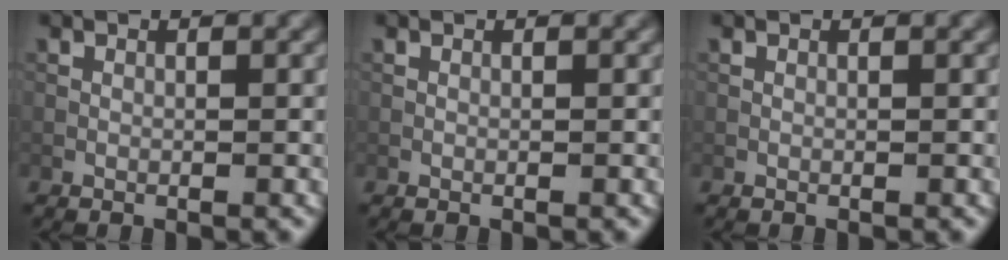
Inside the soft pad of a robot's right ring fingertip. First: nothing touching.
{"total": 0.0}
{"total": 0.0}